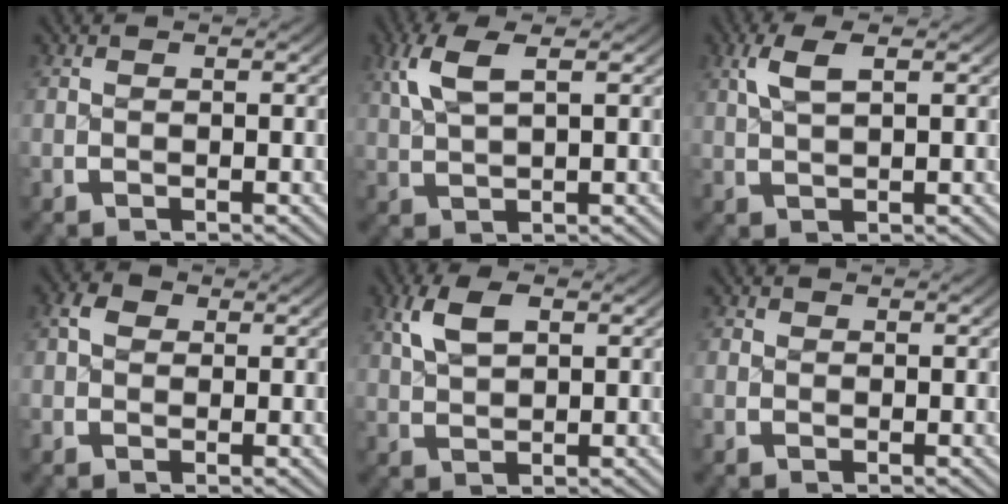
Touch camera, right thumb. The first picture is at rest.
{"total": 4.0, "force": [2.3, 1.1, 3.1], "torque": [-0.070, 0.008, 0.051]}
{"total": 2.9, "force": [1.7, 0.5, 2.3], "torque": [-0.047, 0.008, 0.039]}
{"total": 2.4, "force": [1.0, 1.7, 1.3], "torque": [-0.025, -0.001, 0.014]}
{"total": 3.7, "force": [2.1, 1.4, 2.7], "torque": [-0.055, 0.006, 0.046]}
{"total": 0.8, "force": [0.0, 0.8, 0.2], "torque": [-0.001, -0.003, -0.001]}